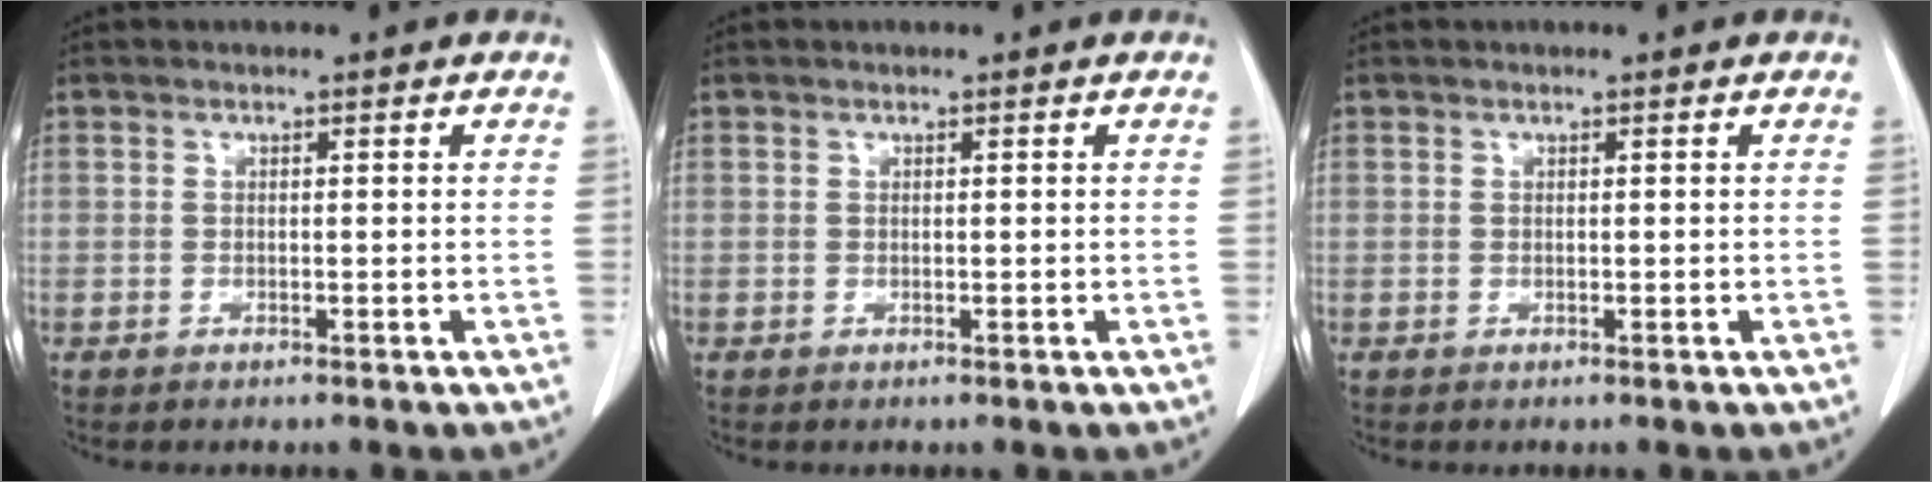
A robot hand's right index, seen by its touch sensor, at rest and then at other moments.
{"total": 0.0}
{"total": 0.0}